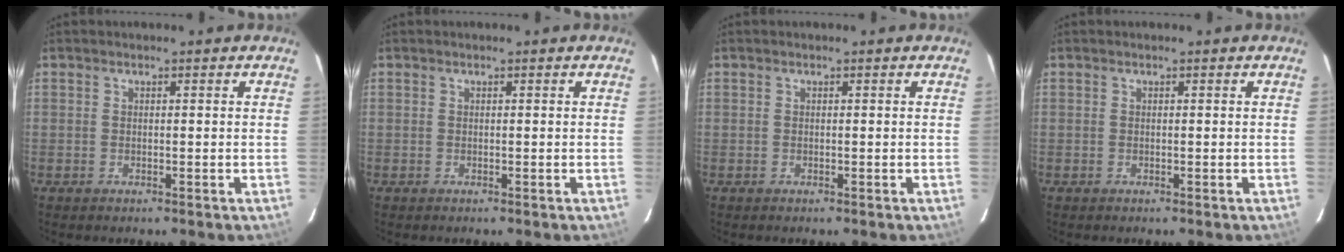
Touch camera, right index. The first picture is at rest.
{"total": 0.0}
{"total": 0.0}
{"total": 0.0}